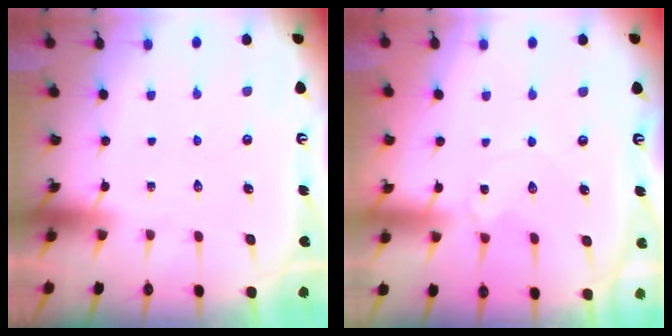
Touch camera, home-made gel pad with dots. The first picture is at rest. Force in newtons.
{"total": 2.6, "press": 2.6, "slide": 0.5}